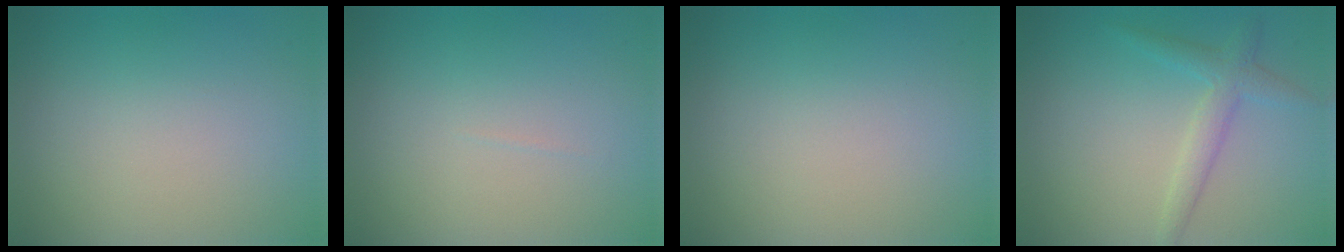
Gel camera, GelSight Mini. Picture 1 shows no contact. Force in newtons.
{"total": 0.0}
{"total": 0.0}
{"total": 2.4, "press": 2.4, "slide": 0.1}